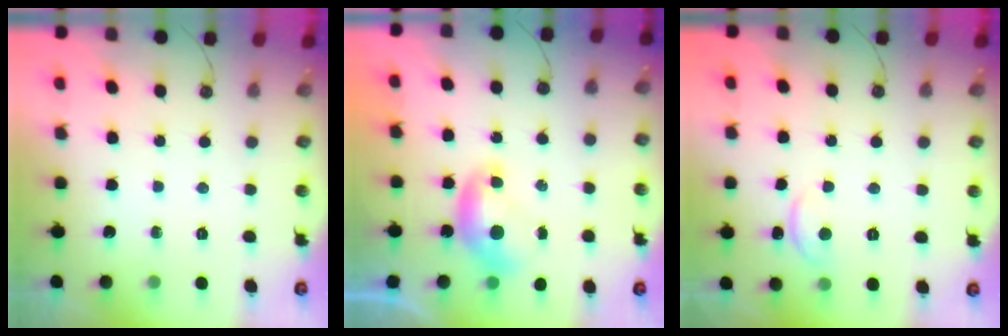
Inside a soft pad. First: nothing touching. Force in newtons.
{"total": 0.0}
{"total": 0.5, "press": 0.4, "slide": 0.3}